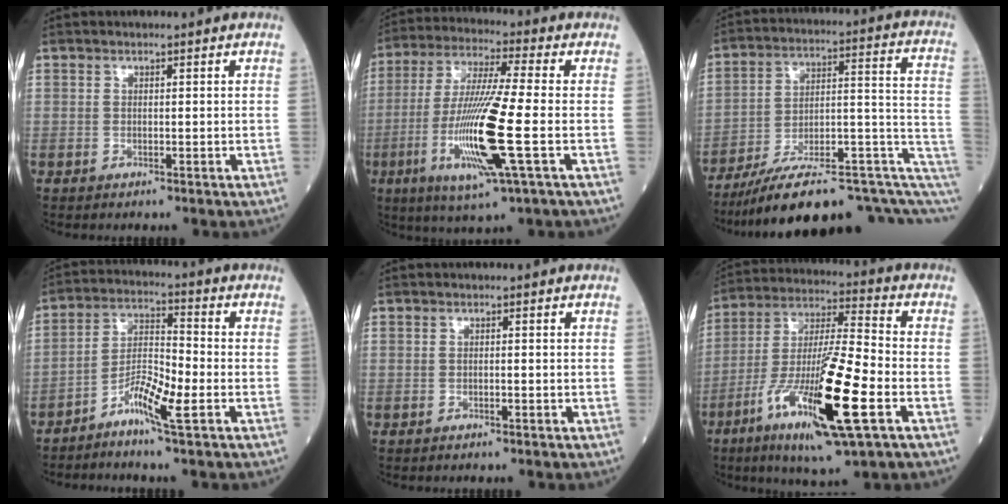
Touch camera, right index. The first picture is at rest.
{"total": 15.8, "force": [-3.7, 0.3, 15.3], "torque": [-0.314, -0.020, -0.073]}
{"total": 22.7, "force": [-12.1, 5.7, 18.3], "torque": [-0.206, 0.055, -0.179]}
{"total": 6.8, "force": [-3.7, 0.5, 5.7], "torque": [-0.105, 0.005, -0.073]}
{"total": 0.6, "force": [-0.1, 0.1, 0.6], "torque": [-0.012, -0.002, -0.001]}
{"total": 20.0, "force": [-7.6, 1.8, 18.4], "torque": [-0.360, -0.034, -0.135]}